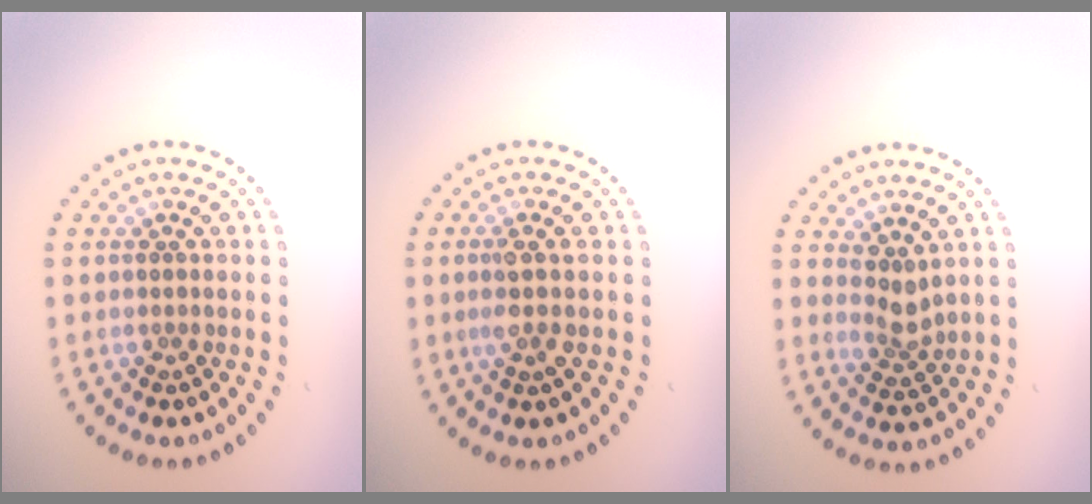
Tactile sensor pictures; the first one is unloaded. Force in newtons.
{"total": 1.9, "press": 1.6, "slide": 1.0}
{"total": 1.8, "press": 1.4, "slide": 1.2}